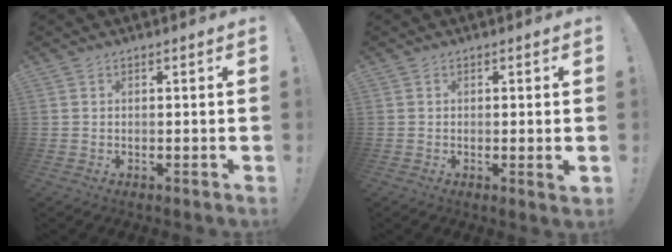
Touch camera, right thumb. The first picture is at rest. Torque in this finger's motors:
{"motor_torque": [-0.10, 0.09, -0.08, 0.09, 0.01]}